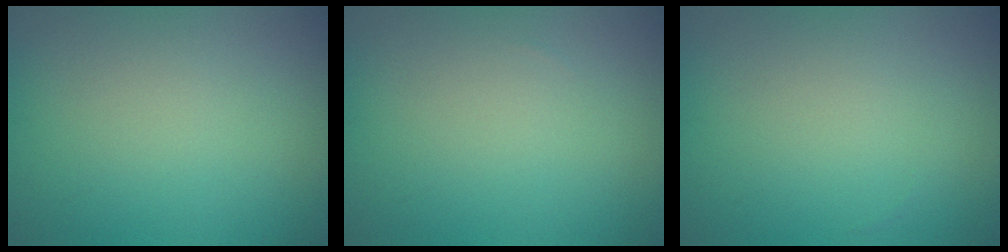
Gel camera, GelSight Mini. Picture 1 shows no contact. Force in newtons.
{"total": 0.0}
{"total": 0.0}